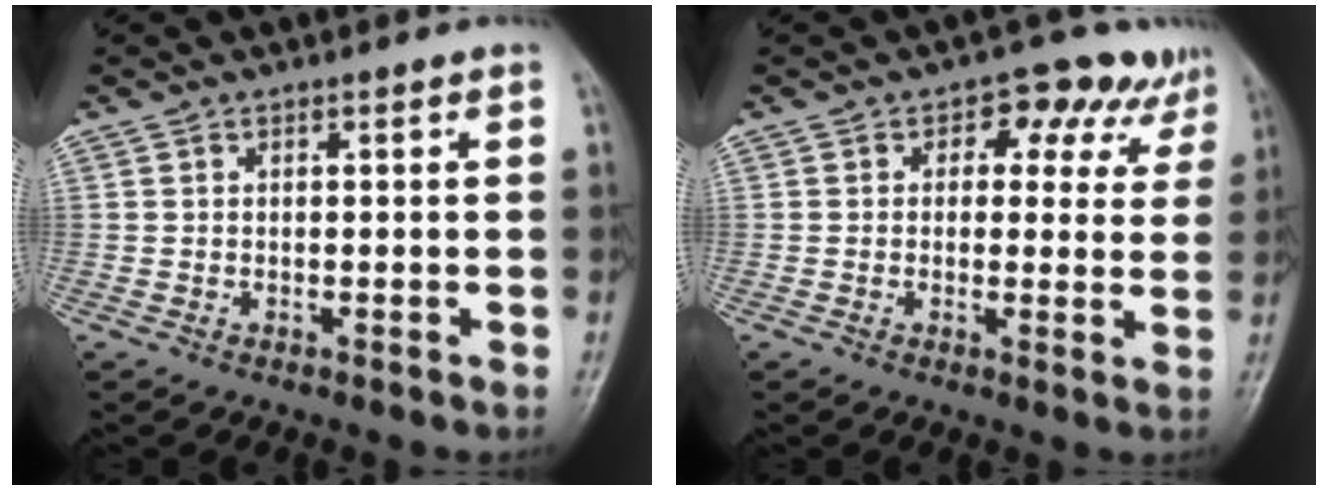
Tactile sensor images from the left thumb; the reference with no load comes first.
{"total": 8.5, "force": [4.2, 5.8, 4.6], "torque": [-0.003, -0.006, 0.043]}